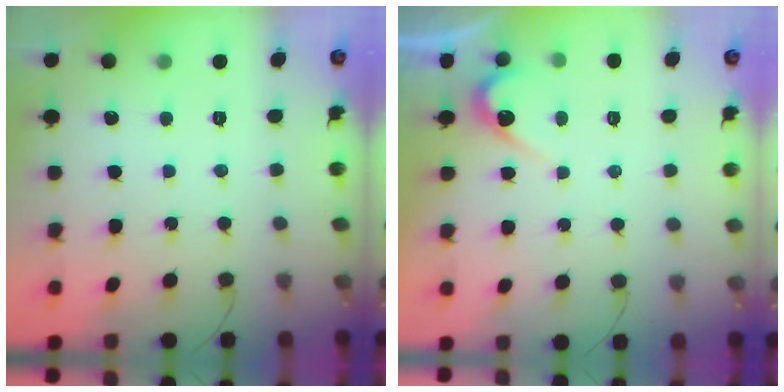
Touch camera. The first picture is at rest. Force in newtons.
{"total": 4.3, "press": 4.3, "slide": 0.3}